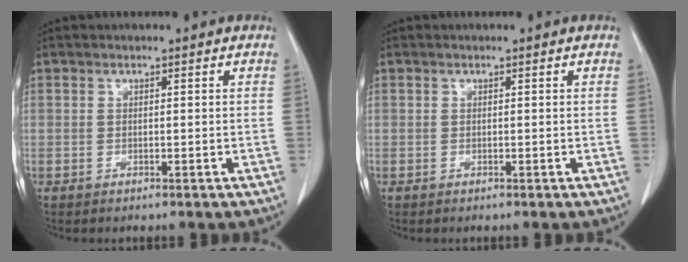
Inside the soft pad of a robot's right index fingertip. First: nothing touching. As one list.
[{"total": 0.0}]